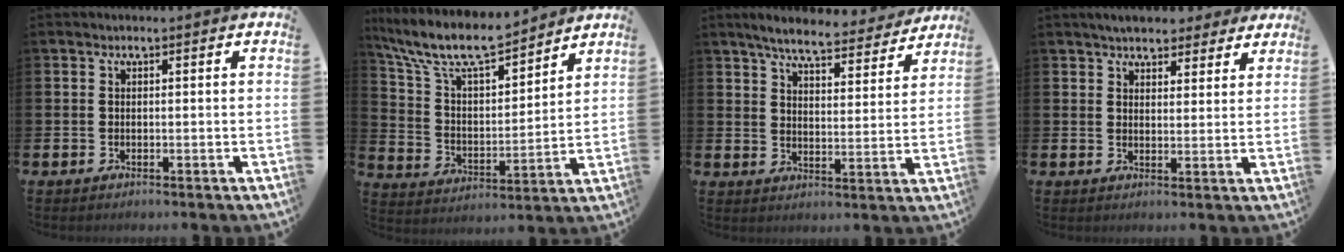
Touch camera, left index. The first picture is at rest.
{"total": 10.6, "force": [9.4, 2.5, 4.3], "torque": [-0.128, -0.054, 0.167]}
{"total": 6.5, "force": [6.0, 1.0, 2.2], "torque": [-0.057, -0.035, 0.102]}
{"total": 5.2, "force": [4.9, 1.6, 0.7], "torque": [-0.023, -0.021, 0.087]}